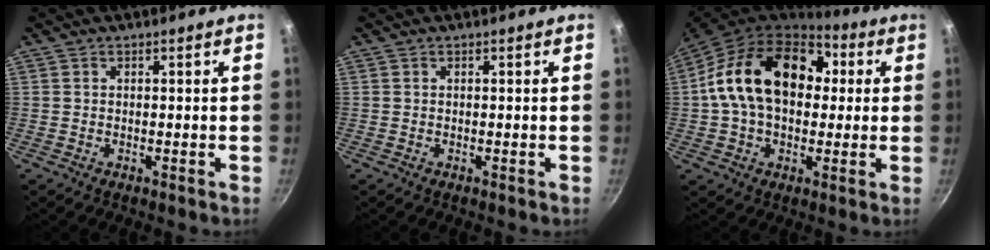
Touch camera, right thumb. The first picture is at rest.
{"total": 0.0}
{"total": 21.0, "force": [3.3, 14.4, 14.9], "torque": [-0.223, 0.033, 0.040]}